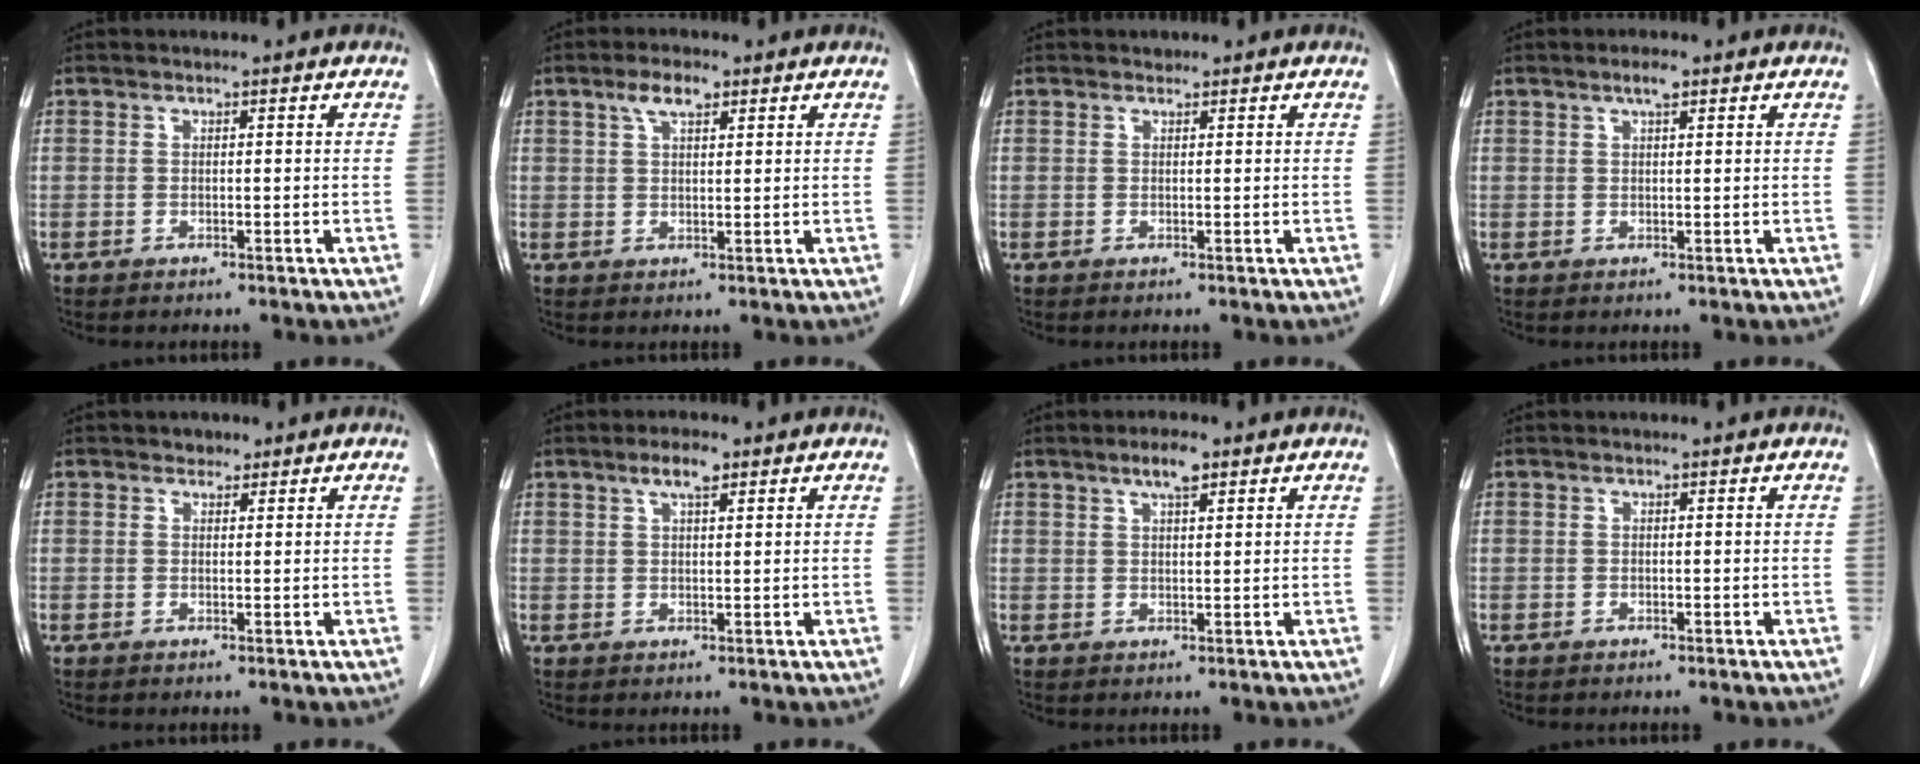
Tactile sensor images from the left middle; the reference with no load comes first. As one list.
[{"total": 3.6, "force": [2.2, 1.3, 2.6], "torque": [-0.054, 0.009, 0.042]}, {"total": 0.5, "force": [0.5, 0.2, 0.0], "torque": [-0.007, -0.001, 0.007]}, {"total": 1.9, "force": [1.2, 0.4, 1.4], "torque": [-0.029, 0.004, 0.022]}, {"total": 1.3, "force": [1.0, 0.8, 0.2], "torque": [-0.002, -0.002, 0.012]}, {"total": 3.3, "force": [2.1, 0.8, 2.4], "torque": [-0.049, 0.006, 0.037]}, {"total": 3.3, "force": [2.2, 0.7, 2.4], "torque": [-0.047, 0.003, 0.038]}, {"total": 0.0}]